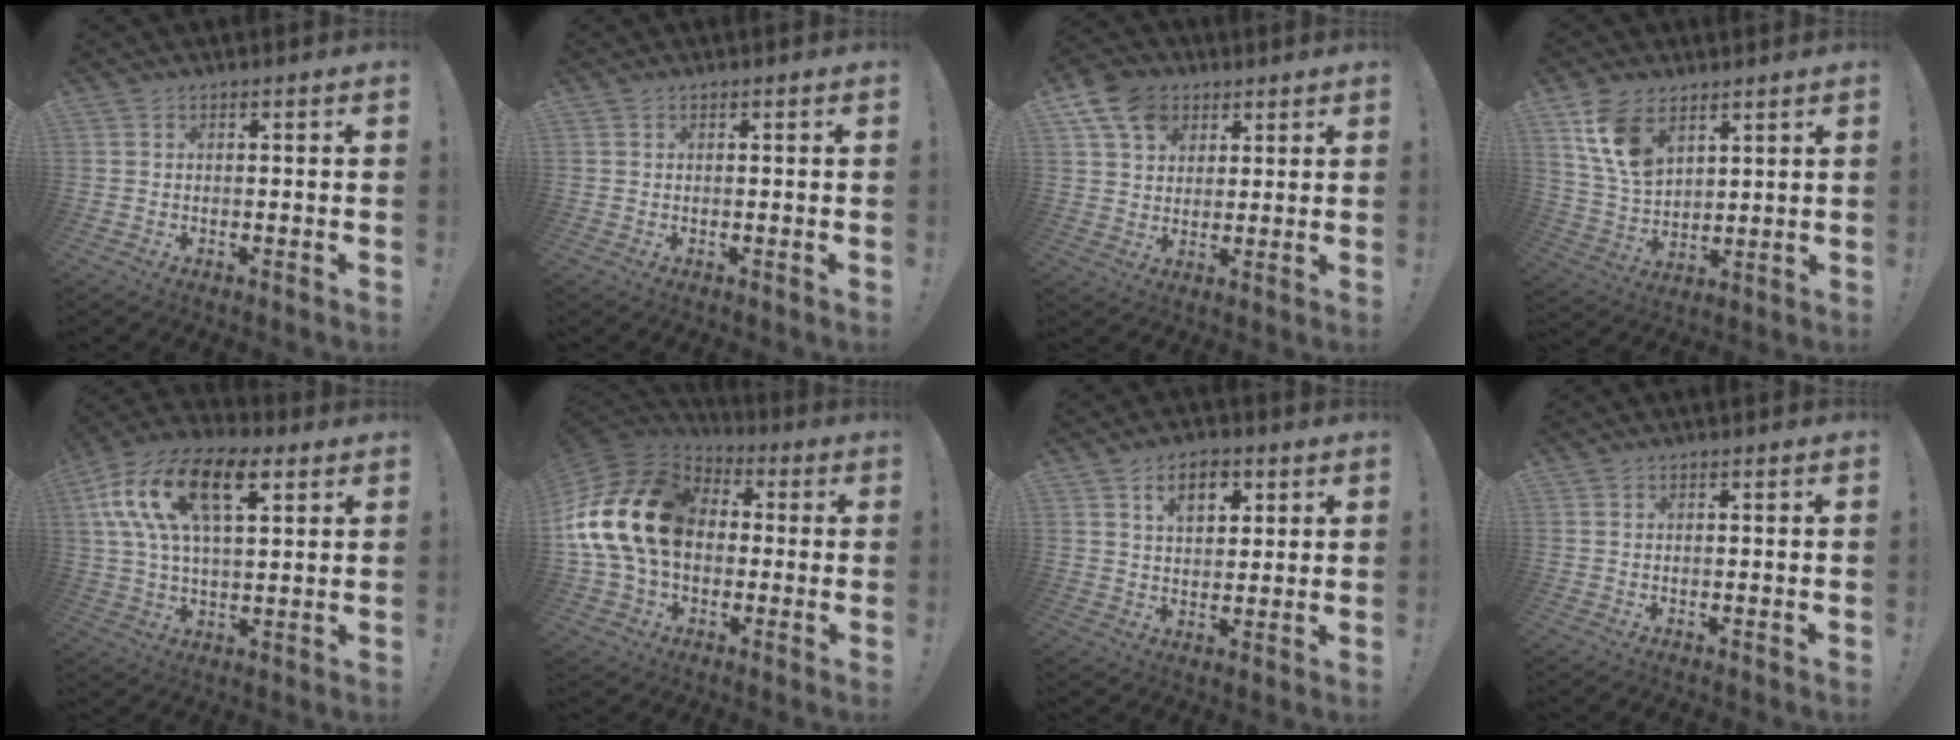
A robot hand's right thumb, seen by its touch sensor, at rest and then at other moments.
{"total": 0.0}
{"total": 11.7, "force": [5.4, 8.8, 5.4], "torque": [-0.090, -0.014, 0.108]}
{"total": 12.1, "force": [7.1, 7.3, 6.5], "torque": [-0.137, -0.025, 0.142]}
{"total": 19.0, "force": [7.6, 9.8, 14.4], "torque": [-0.261, -0.009, 0.132]}
{"total": 22.7, "force": [2.5, 16.3, 15.6], "torque": [-0.297, 0.009, 0.053]}
{"total": 8.7, "force": [4.2, 5.2, 5.6], "torque": [-0.075, -0.008, 0.074]}
{"total": 0.0}